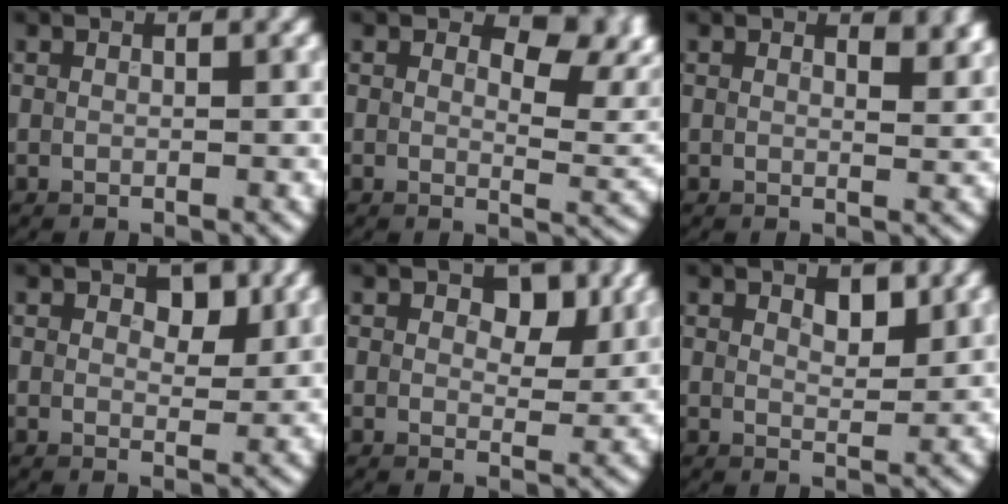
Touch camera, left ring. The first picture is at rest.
{"total": 4.9, "force": [2.0, 2.7, 3.6], "torque": [-0.045, -0.005, 0.026]}
{"total": 2.3, "force": [1.6, 0.9, 1.4], "torque": [-0.014, -0.003, 0.024]}
{"total": 2.0, "force": [1.0, 1.2, 1.3], "torque": [-0.015, -0.004, 0.010]}
{"total": 3.7, "force": [1.6, 2.2, 2.5], "torque": [-0.035, -0.004, 0.017]}
{"total": 1.6, "force": [1.1, 0.7, 1.0], "torque": [-0.014, -0.002, 0.021]}